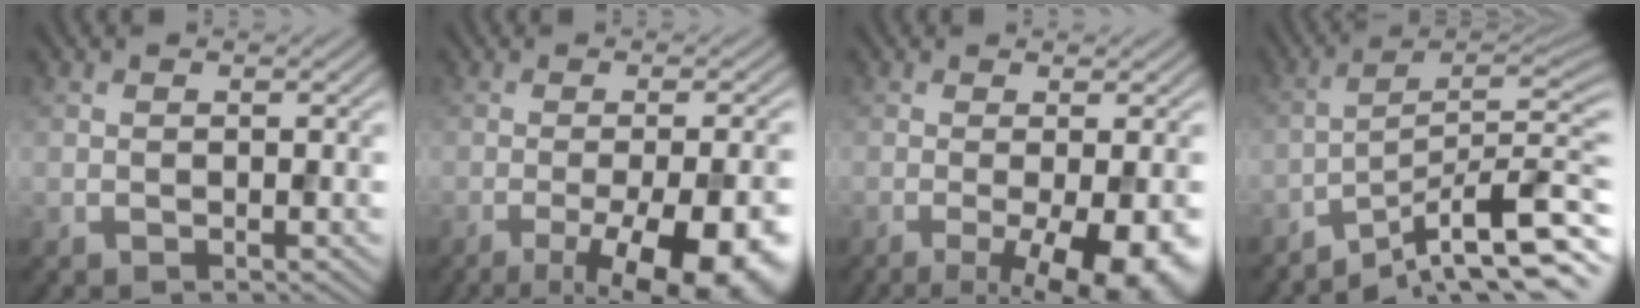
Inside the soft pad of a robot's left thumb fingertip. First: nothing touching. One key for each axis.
{"total": 14.3, "fx": -6.7, "fy": 4.3, "fz": 11.9, "tx": -0.146, "ty": -0.010, "tz": -0.082}
{"total": 9.5, "fx": -3.4, "fy": 2.5, "fz": 8.5, "tx": -0.118, "ty": -0.008, "tz": -0.039}
{"total": 11.2, "fx": -7.5, "fy": 1.5, "fz": 8.1, "tx": -0.121, "ty": 0.008, "tz": -0.130}